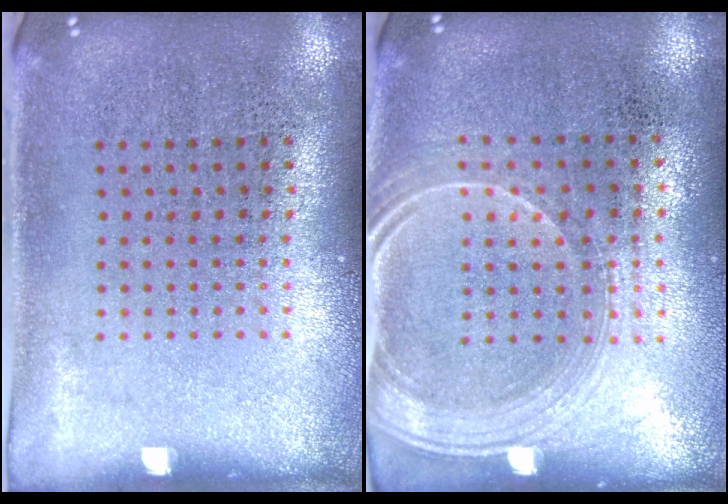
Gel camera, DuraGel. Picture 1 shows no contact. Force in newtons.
{"total": 1.7, "press": 1.5, "slide": 0.9}